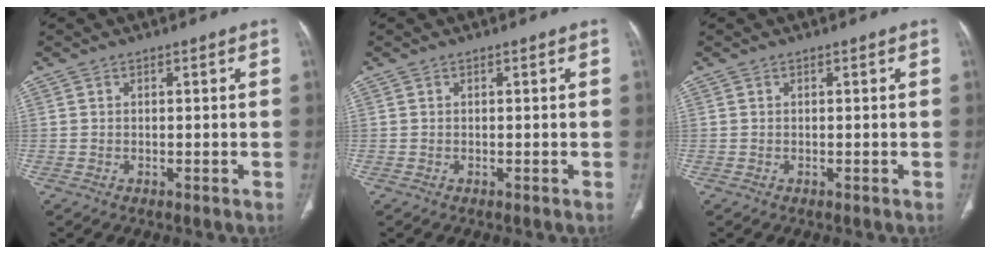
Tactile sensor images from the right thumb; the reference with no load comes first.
{"total": 0.0}
{"total": 0.0}